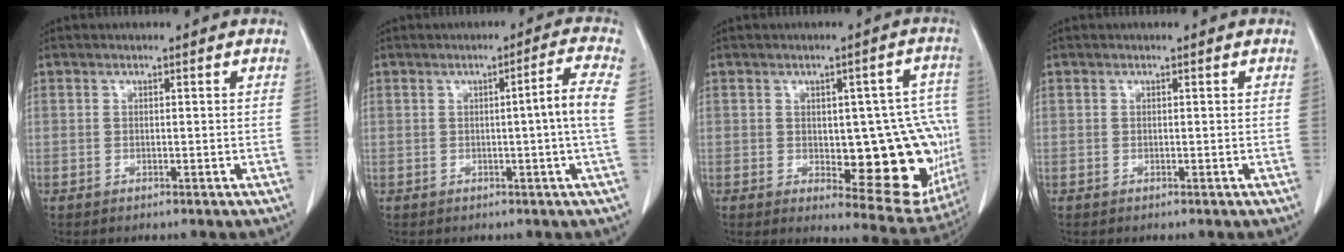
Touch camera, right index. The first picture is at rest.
{"total": 4.8, "force": [-0.3, -1.3, 4.6], "torque": [-0.065, 0.003, -0.003]}
{"total": 17.7, "force": [-2.1, 6.4, 16.4], "torque": [-0.139, 0.018, -0.004]}
{"total": 0.0}